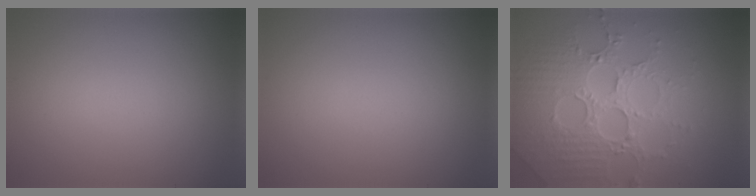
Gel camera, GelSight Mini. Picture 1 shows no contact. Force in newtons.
{"total": 0.0}
{"total": 6.0, "press": 5.0, "slide": 3.4}